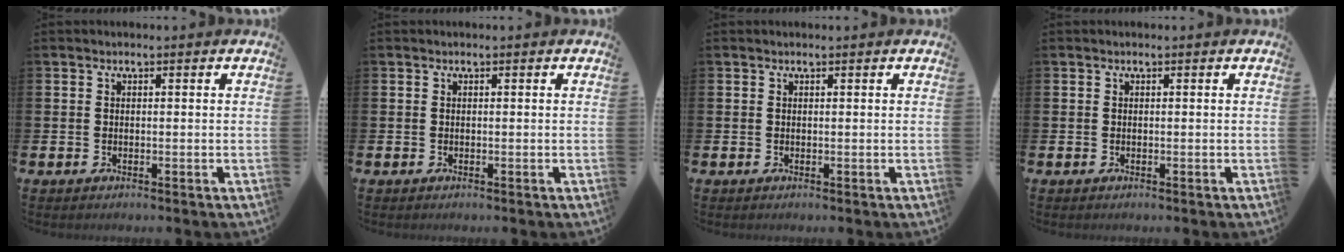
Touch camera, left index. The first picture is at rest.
{"total": 0.0}
{"total": 0.0}
{"total": 0.0}